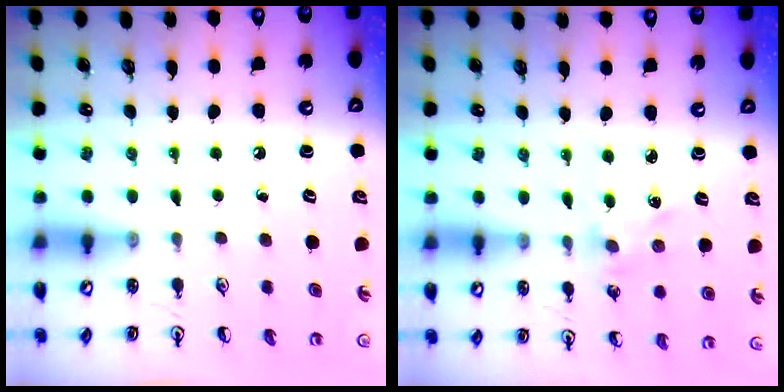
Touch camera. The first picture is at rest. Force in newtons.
{"total": 1.7, "press": 1.7, "slide": 0.3}